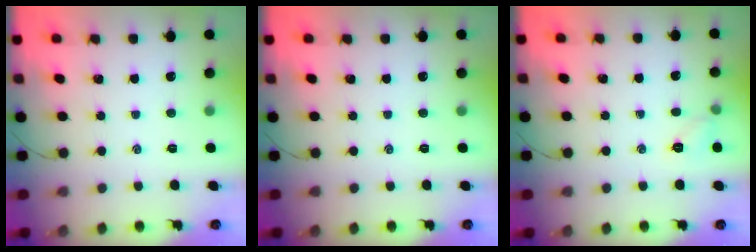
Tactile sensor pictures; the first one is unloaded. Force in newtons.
{"total": 0.0}
{"total": 5.8, "press": 5.5, "slide": 1.7}